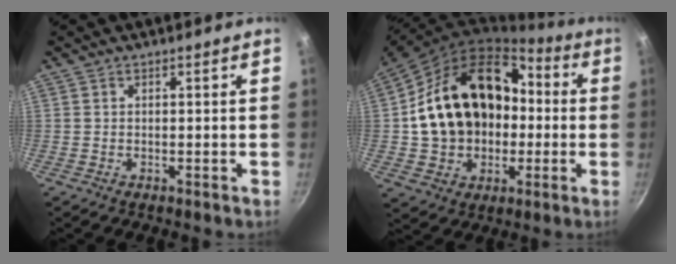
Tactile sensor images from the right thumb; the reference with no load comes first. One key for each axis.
{"total": 23.6, "fx": 0.7, "fy": 18.1, "fz": 15.2, "tx": -0.247, "ty": 0.063, "tz": 0.023}